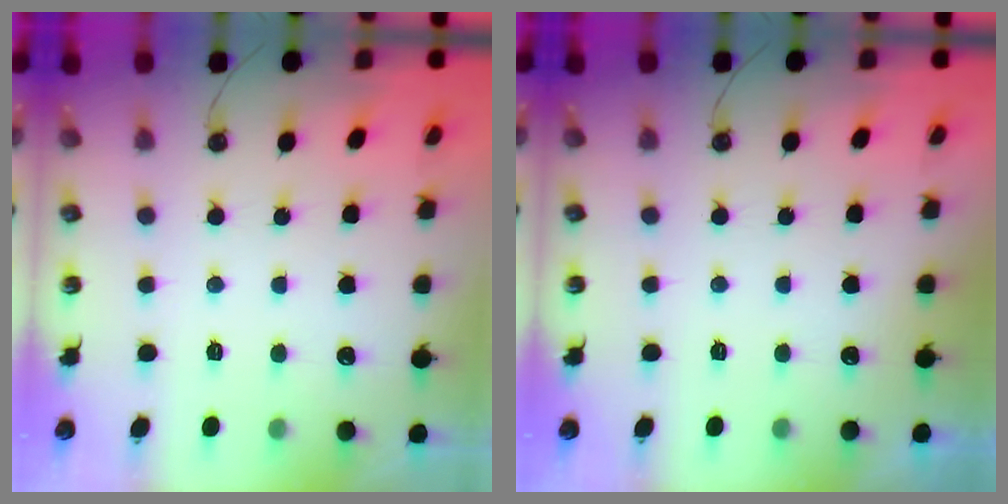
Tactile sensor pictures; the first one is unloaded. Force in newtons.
{"total": 0.0}